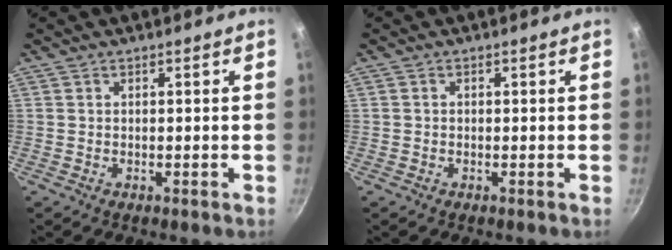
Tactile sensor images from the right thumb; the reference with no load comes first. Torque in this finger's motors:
{"motor_torque": [-0.29, 0.08, -0.24, 0.12, 0.08]}